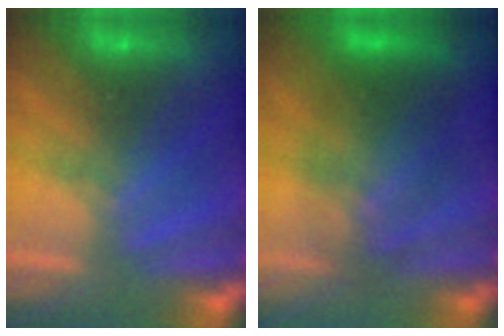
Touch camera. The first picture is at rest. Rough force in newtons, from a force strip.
{"total": 3.5}